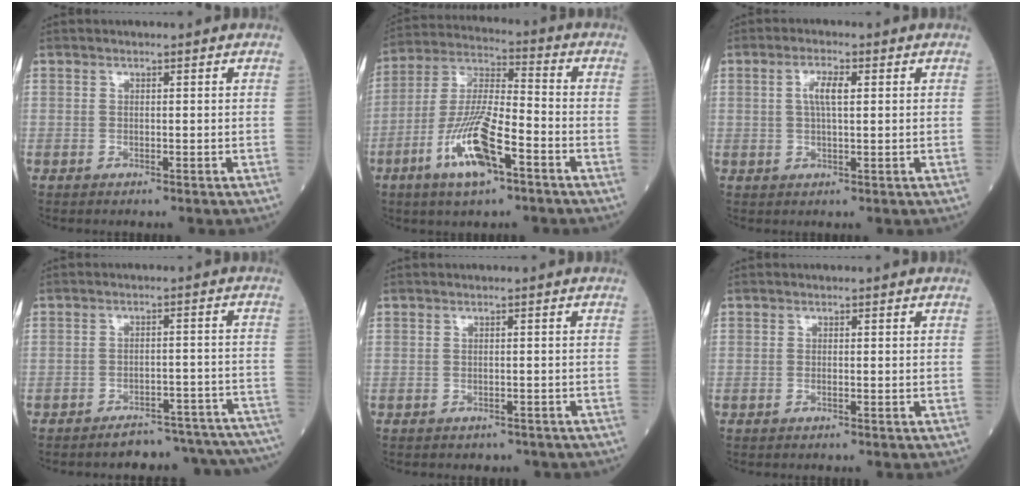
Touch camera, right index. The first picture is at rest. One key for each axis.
{"total": 13.0, "fx": -6.0, "fy": 2.8, "fz": 11.2, "tx": -0.224, "ty": -0.006, "tz": -0.113}
{"total": 3.6, "fx": 0.9, "fy": 0.8, "fz": 3.4, "tx": -0.069, "ty": 0.006, "tz": 0.016}
{"total": 15.2, "fx": -14.8, "fy": 2.3, "fz": 2.7, "tx": 0.019, "ty": 0.029, "tz": -0.172}
{"total": 4.0, "fx": -3.4, "fy": 2.0, "fz": 0.8, "tx": -0.009, "ty": 0.007, "tz": -0.036}
{"total": 0.0}